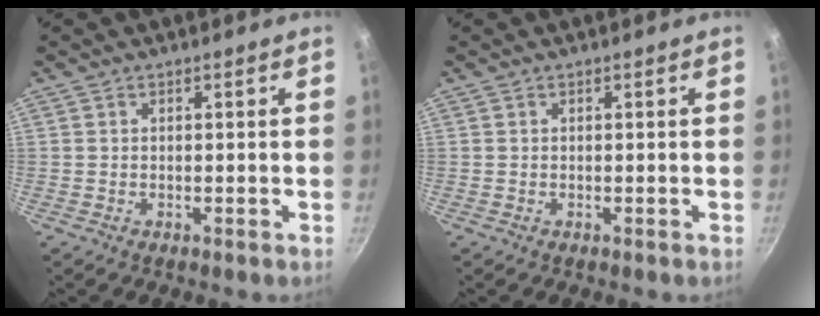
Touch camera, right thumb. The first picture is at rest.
{"total": 0.0}